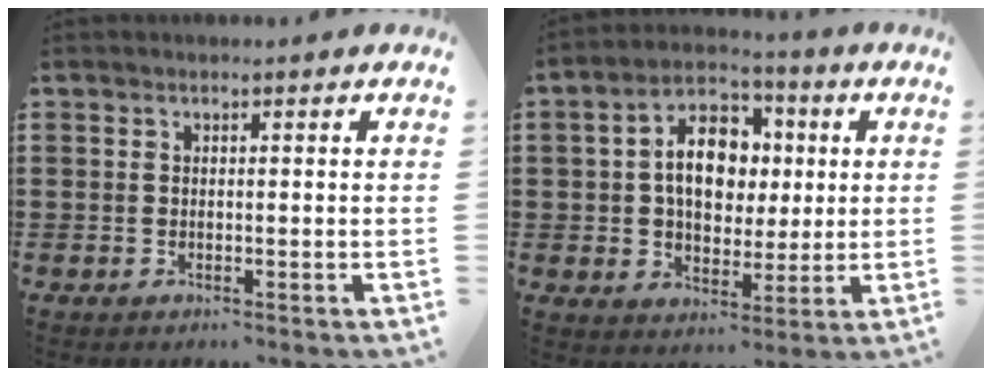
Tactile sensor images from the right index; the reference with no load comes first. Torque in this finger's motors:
{"motor_torque": [2.14, 0.00, 1.05, 0.08]}